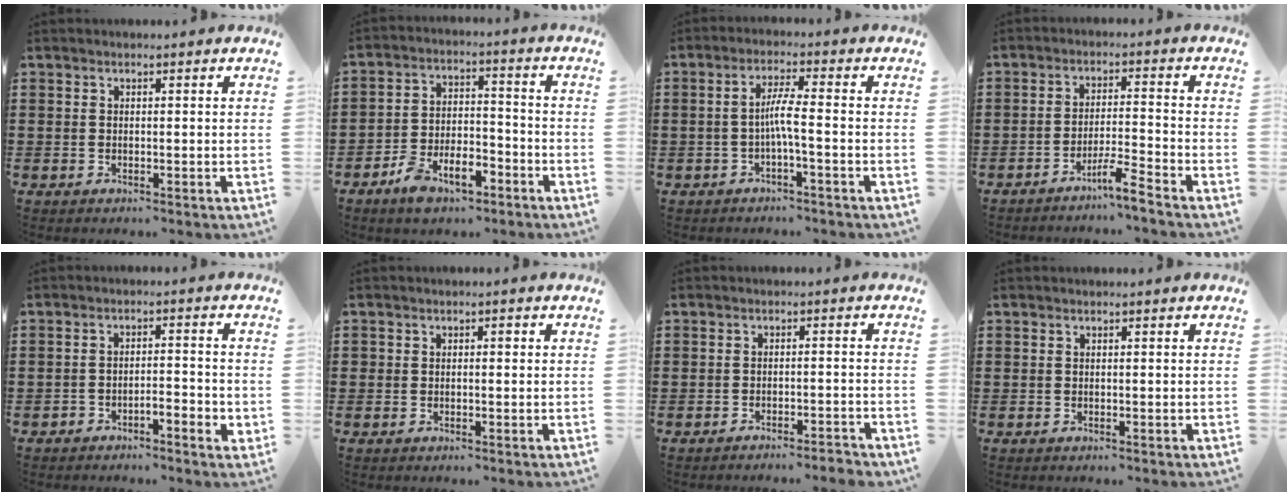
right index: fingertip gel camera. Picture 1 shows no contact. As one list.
[{"total": 6.8, "force": [-4.6, 3.3, 3.8], "torque": [-0.080, 0.017, -0.089]}, {"total": 4.2, "force": [-1.2, -0.1, 4.1], "torque": [-0.074, -0.003, -0.026]}, {"total": 4.8, "force": [-4.1, -0.3, 2.4], "torque": [-0.050, -0.007, -0.080]}, {"total": 2.6, "force": [-2.2, 0.6, 1.2], "torque": [-0.023, 0.007, -0.044]}, {"total": 0.8, "force": [-0.1, 0.4, 0.7], "torque": [-0.013, 0.002, -0.005]}, {"total": 2.3, "force": [-2.3, -0.2, 0.5], "torque": [-0.010, -0.001, -0.047]}, {"total": 0.0}]